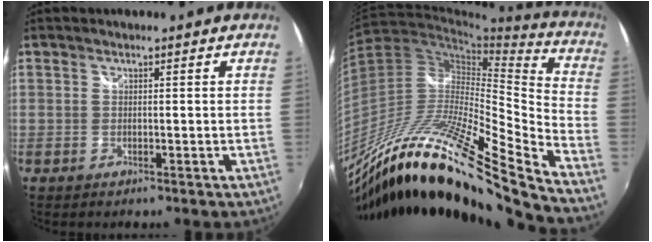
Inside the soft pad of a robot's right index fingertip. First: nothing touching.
{"total": 27.8, "force": [-19.9, 2.1, 19.3], "torque": [-0.299, -0.044, -0.353]}